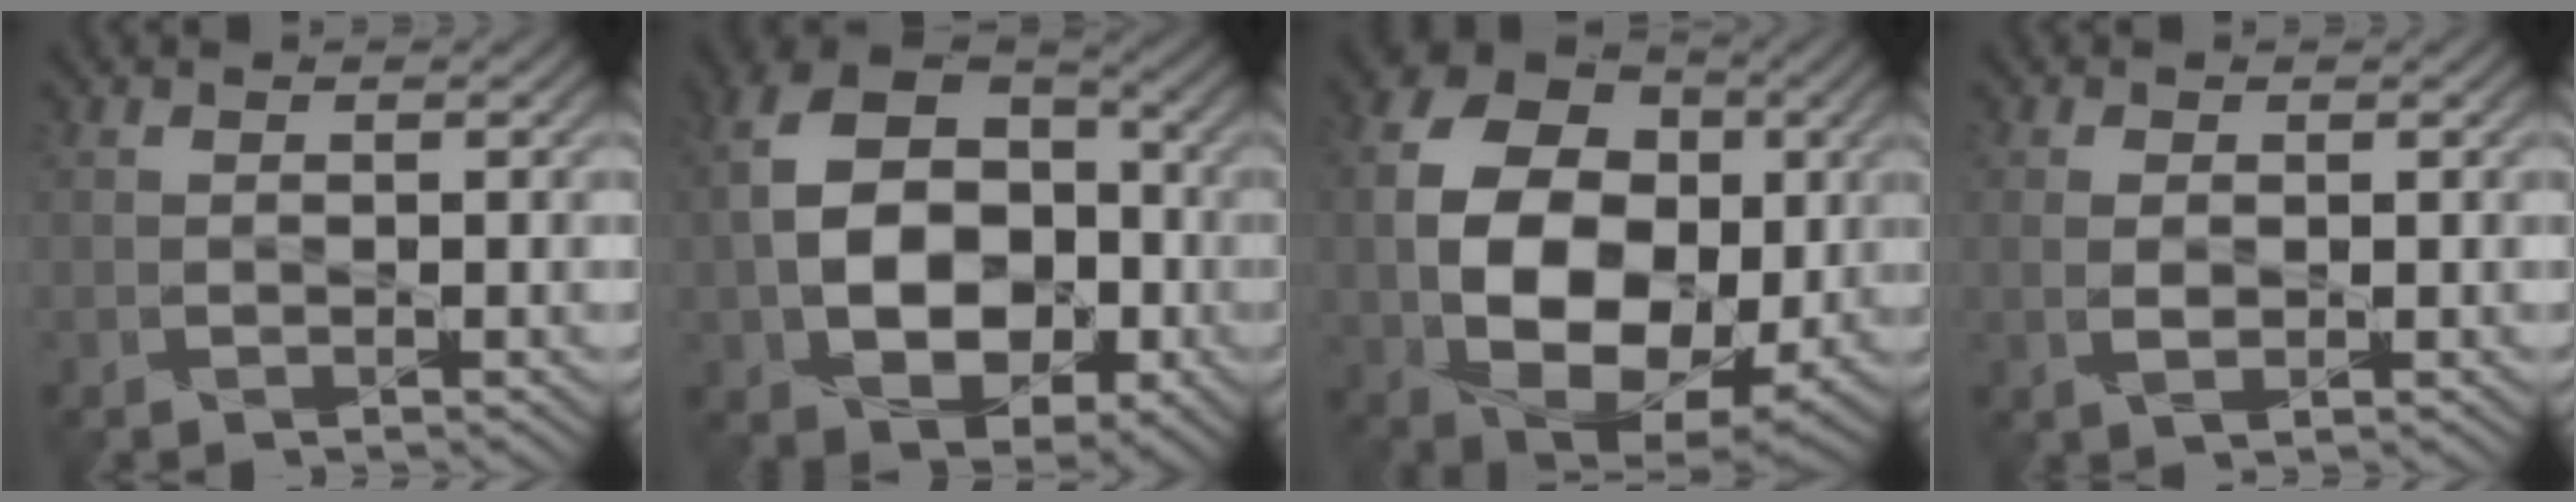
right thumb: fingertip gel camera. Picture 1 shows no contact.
{"total": 13.9, "force": [-1.8, 9.9, 9.5], "torque": [-0.184, -0.007, -0.031]}
{"total": 15.5, "force": [0.0, 10.9, 11.0], "torque": [-0.224, -0.010, 0.007]}
{"total": 1.8, "force": [0.1, 0.9, 1.6], "torque": [-0.039, -0.001, 0.003]}